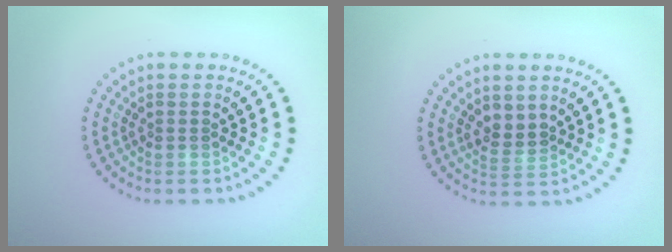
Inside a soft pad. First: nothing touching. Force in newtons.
{"total": 2.0, "press": 1.8, "slide": 0.8}